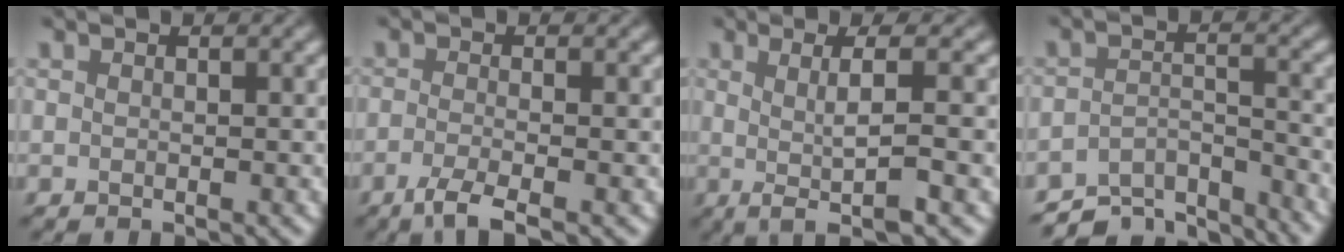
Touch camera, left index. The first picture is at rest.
{"total": 2.9, "force": [-1.9, 0.4, 2.1], "torque": [-0.039, -0.004, -0.046]}
{"total": 4.8, "force": [-0.3, 0.7, 4.7], "torque": [-0.079, 0.002, -0.007]}
{"total": 6.1, "force": [-5.8, 1.3, 1.3], "torque": [-0.018, -0.010, -0.097]}